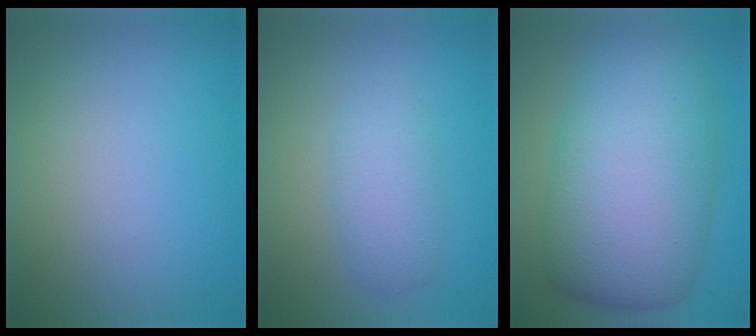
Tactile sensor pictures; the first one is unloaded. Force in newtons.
{"total": 2.9, "press": 2.9, "slide": 0.1}
{"total": 13.0, "press": 13.0, "slide": 0.2}